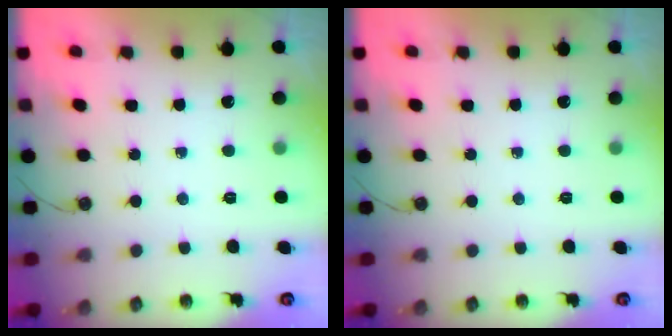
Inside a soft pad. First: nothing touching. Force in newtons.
{"total": 0.0}